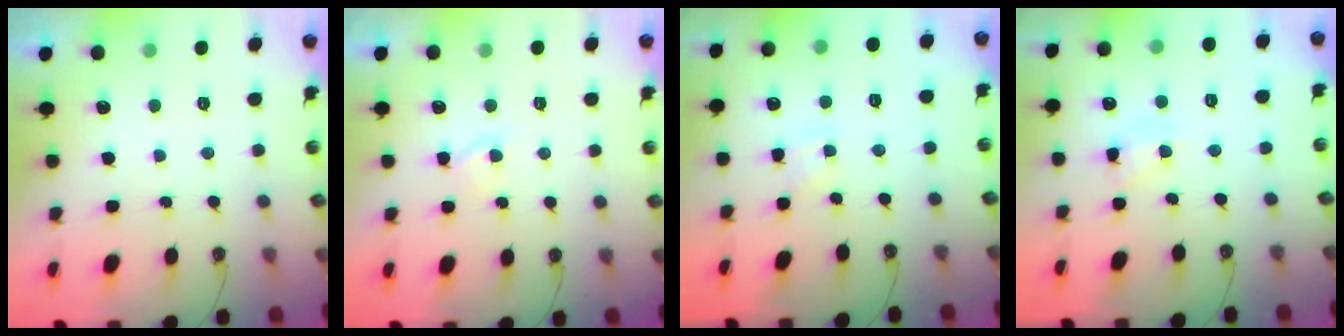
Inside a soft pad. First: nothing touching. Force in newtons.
{"total": 1.4, "press": 1.4, "slide": 0.2}
{"total": 2.2, "press": 2.1, "slide": 0.3}
{"total": 4.6, "press": 4.6, "slide": 0.3}